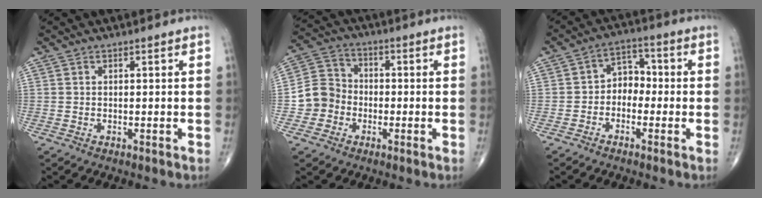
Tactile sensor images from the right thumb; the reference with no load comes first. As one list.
[{"total": 7.7, "force": [-2.1, 7.0, 2.5], "torque": [-0.023, 0.028, -0.048]}, {"total": 5.4, "force": [-1.3, 4.2, 3.1], "torque": [-0.016, 0.029, -0.041]}]